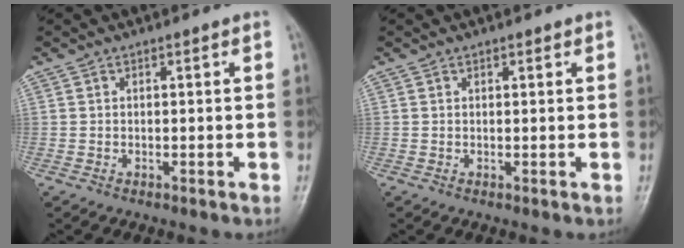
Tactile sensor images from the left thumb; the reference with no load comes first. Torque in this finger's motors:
{"motor_torque": [-0.20, 0.06, -0.37, 0.06, -0.02]}